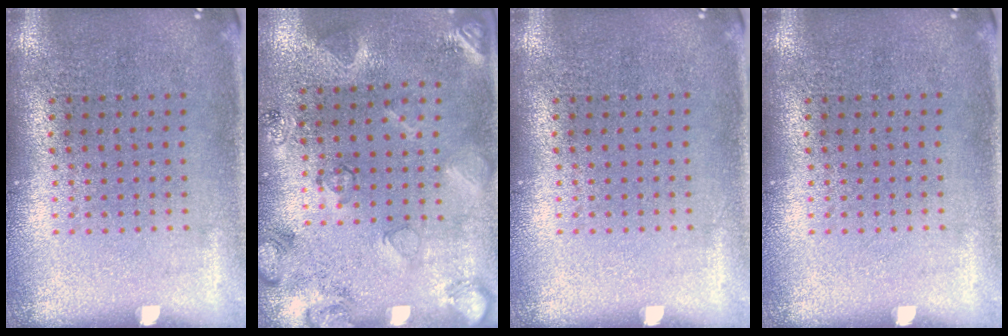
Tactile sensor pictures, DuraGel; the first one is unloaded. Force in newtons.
{"total": 2.1, "press": 1.9, "slide": 1.0}
{"total": 0.0}
{"total": 0.0}